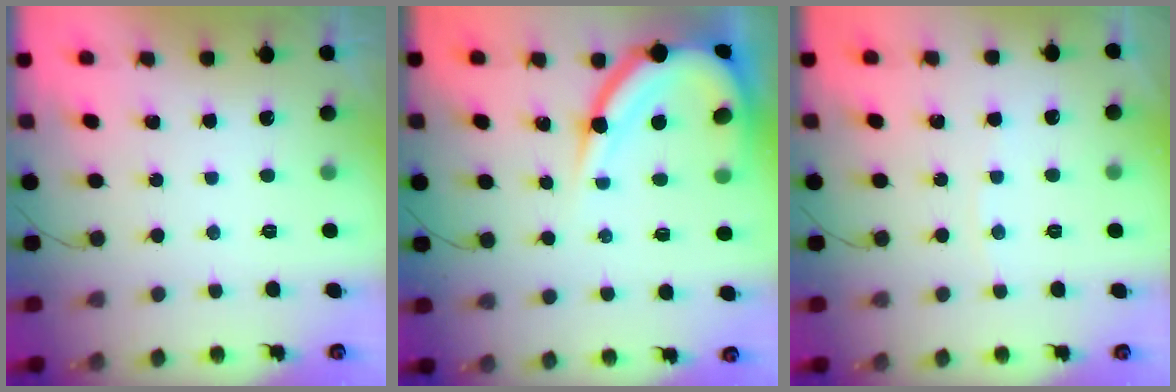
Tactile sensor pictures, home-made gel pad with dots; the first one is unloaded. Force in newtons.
{"total": 12.7, "press": 12.6, "slide": 1.2}
{"total": 2.0, "press": 2.0, "slide": 0.3}